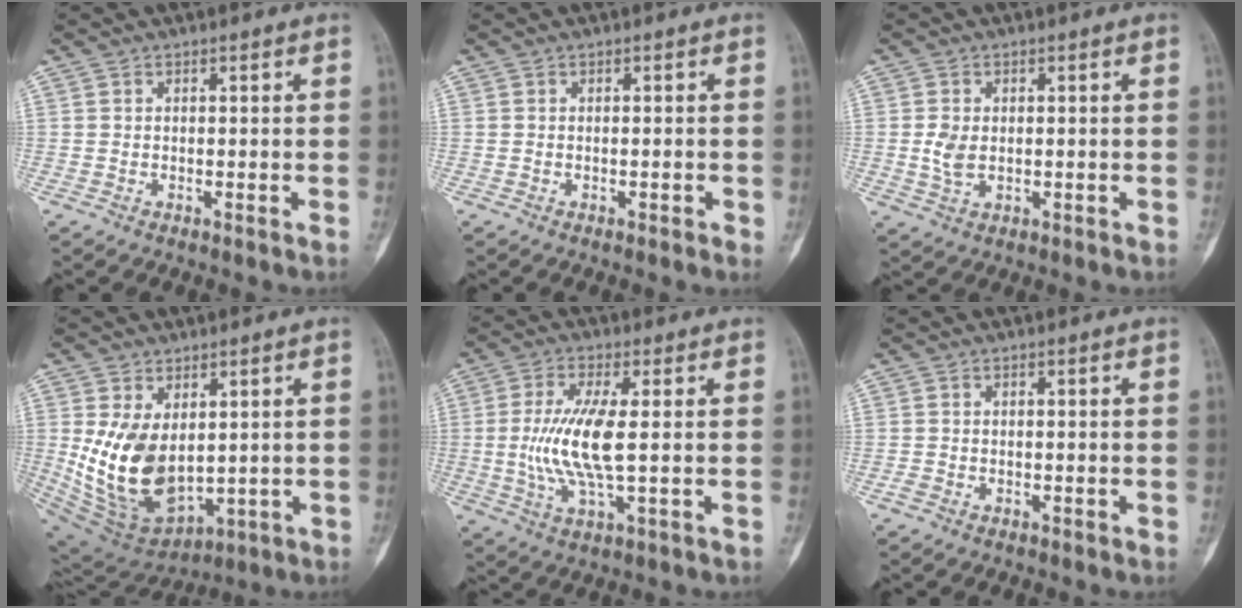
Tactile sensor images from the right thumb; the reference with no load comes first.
{"total": 1.2, "force": [-0.3, 0.6, 1.0], "torque": [-0.012, 0.004, -0.004]}
{"total": 4.2, "force": [-0.2, 2.9, 3.0], "torque": [-0.056, -0.001, -0.001]}
{"total": 16.4, "force": [1.0, 10.3, 12.7], "torque": [-0.217, -0.017, 0.053]}
{"total": 10.7, "force": [0.0, 3.0, 10.3], "torque": [-0.229, -0.002, 0.000]}
{"total": 1.4, "force": [-0.8, 1.0, 0.6], "torque": [-0.012, 0.004, -0.016]}